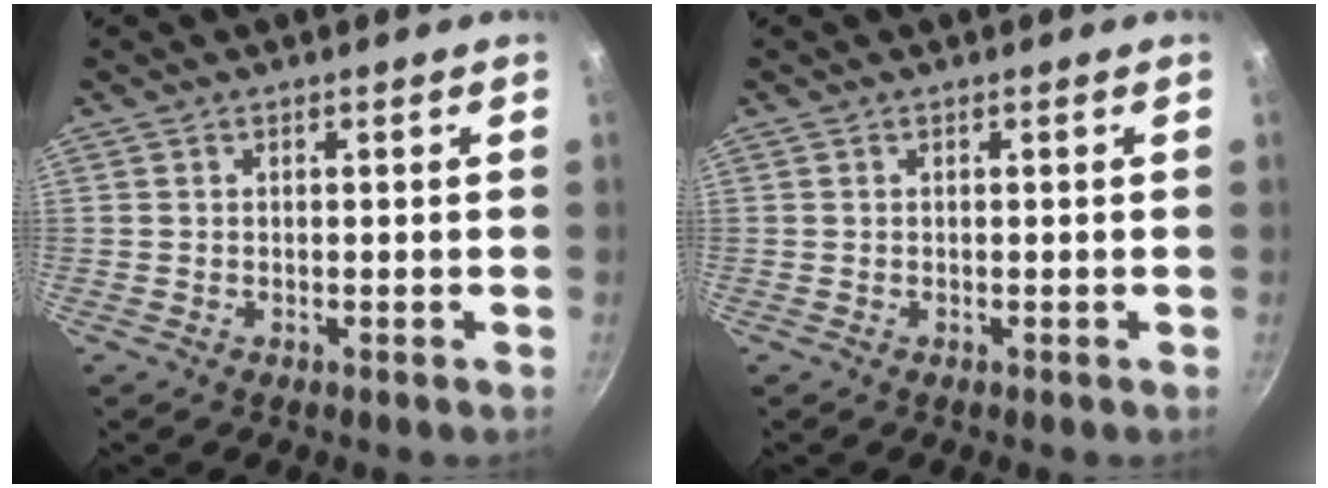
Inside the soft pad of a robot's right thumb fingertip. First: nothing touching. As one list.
[{"total": 0.0}]